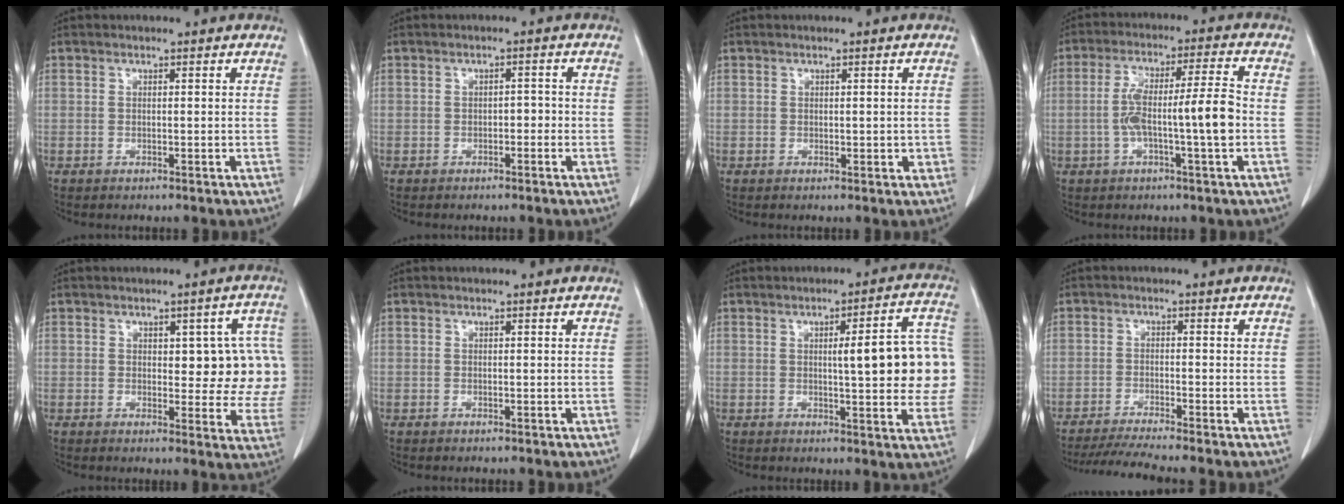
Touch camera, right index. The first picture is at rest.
{"total": 1.5, "force": [-0.6, 0.9, 1.0], "torque": [-0.010, 0.005, -0.009]}
{"total": 1.7, "force": [-0.1, 1.0, 1.3], "torque": [-0.014, 0.002, 0.003]}
{"total": 9.9, "force": [-1.8, 0.4, 9.7], "torque": [-0.178, 0.021, -0.032]}
{"total": 9.6, "force": [1.2, 4.4, 8.5], "torque": [-0.072, 0.016, 0.015]}
{"total": 0.0}
{"total": 13.2, "force": [0.8, 2.5, 12.9], "torque": [-0.147, 0.024, 0.006]}
{"total": 7.0, "force": [-6.1, -1.5, 3.0], "torque": [-0.046, -0.023, -0.105]}